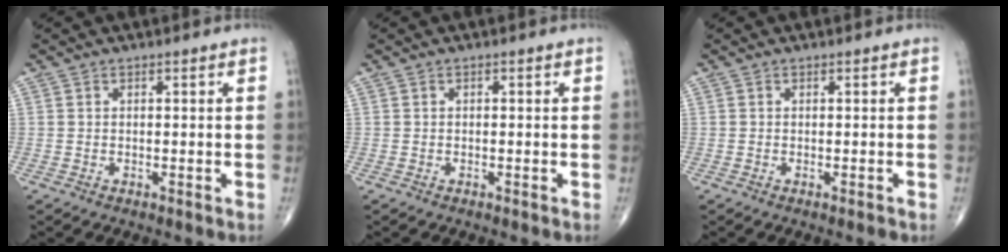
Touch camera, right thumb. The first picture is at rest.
{"total": 0.0}
{"total": 0.7, "force": [-0.5, 0.0, 0.5], "torque": [-0.010, -0.001, -0.007]}